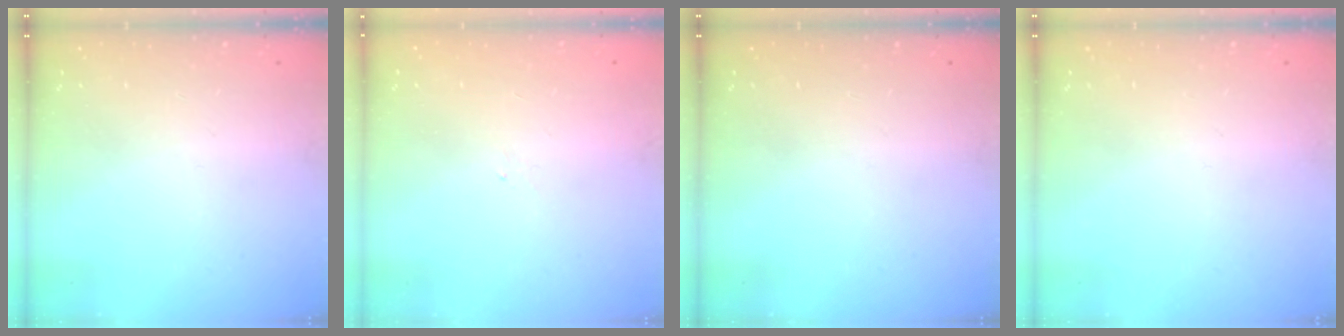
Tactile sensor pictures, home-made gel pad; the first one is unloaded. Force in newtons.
{"total": 1.3, "press": 1.2, "slide": 0.5}
{"total": 0.0}
{"total": 0.0}